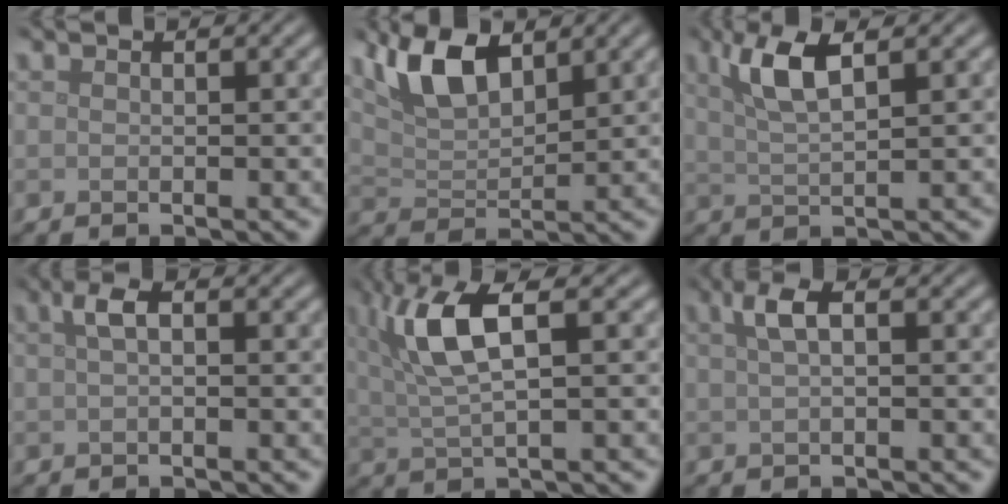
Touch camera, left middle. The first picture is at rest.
{"total": 5.4, "force": [3.4, 2.2, 3.5], "torque": [-0.077, 0.002, 0.063]}
{"total": 4.3, "force": [2.0, 1.1, 3.6], "torque": [-0.074, 0.005, 0.038]}
{"total": 1.8, "force": [0.4, 0.6, 1.7], "torque": [-0.032, 0.010, 0.005]}
{"total": 6.3, "force": [2.0, 1.9, 5.7], "torque": [-0.115, 0.007, 0.039]}
{"total": 2.4, "force": [0.8, 0.7, 2.2], "torque": [-0.039, 0.012, 0.013]}